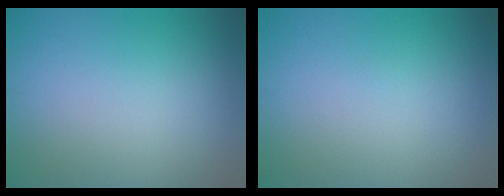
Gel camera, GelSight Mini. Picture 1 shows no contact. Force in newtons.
{"total": 0.0}